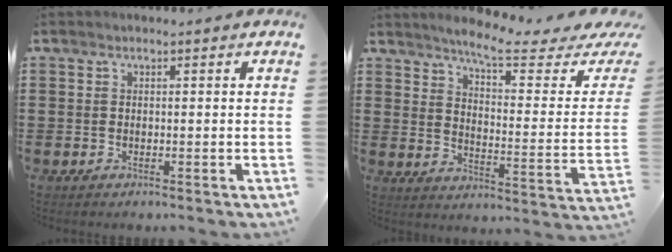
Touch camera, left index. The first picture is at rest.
{"total": 6.2, "force": [5.0, 0.1, 3.7], "torque": [-0.079, -0.038, 0.076]}